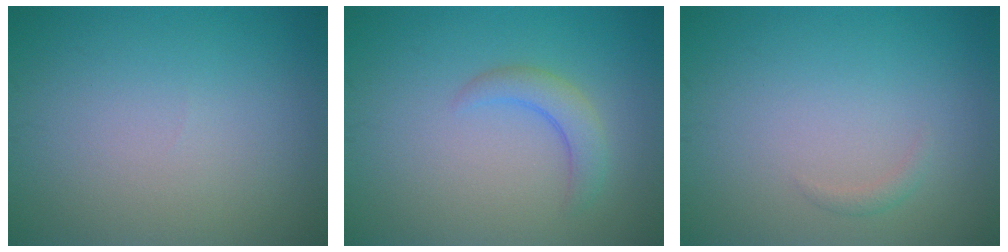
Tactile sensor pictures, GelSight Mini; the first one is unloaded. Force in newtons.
{"total": 2.3, "press": 2.3, "slide": 0.4}
{"total": 0.7, "press": 0.7, "slide": 0.1}